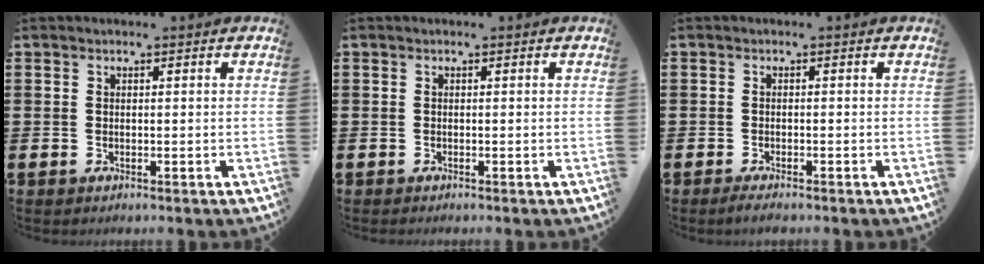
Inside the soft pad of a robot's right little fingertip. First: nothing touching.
{"total": 0.0}
{"total": 1.0, "force": [-0.8, 0.1, 0.7], "torque": [-0.014, -0.003, -0.015]}